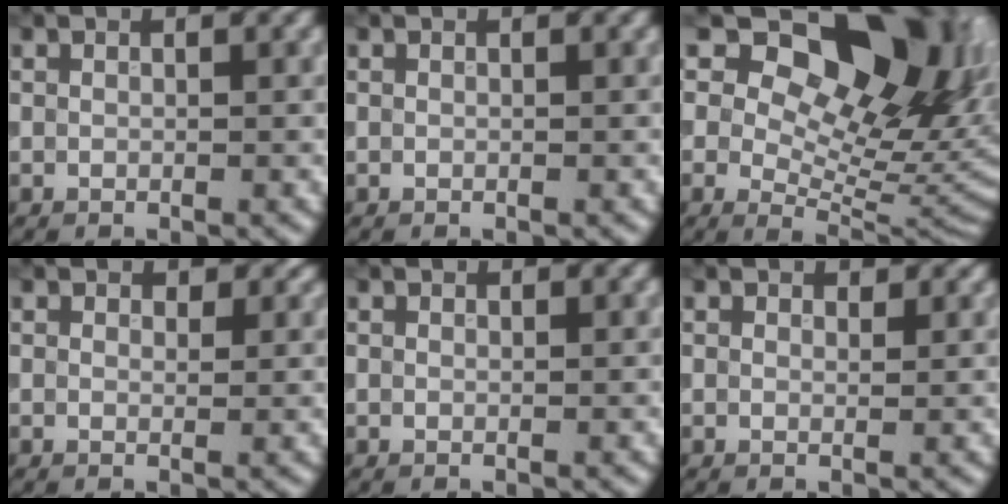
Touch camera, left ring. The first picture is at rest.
{"total": 0.0}
{"total": 16.0, "force": [7.6, 9.3, 10.6], "torque": [-0.126, 0.033, 0.115]}
{"total": 1.1, "force": [0.7, 0.7, 0.4], "torque": [-0.003, -0.005, 0.007]}
{"total": 0.0}
{"total": 0.8, "force": [0.7, 0.4, 0.2], "torque": [-0.001, -0.004, 0.007]}